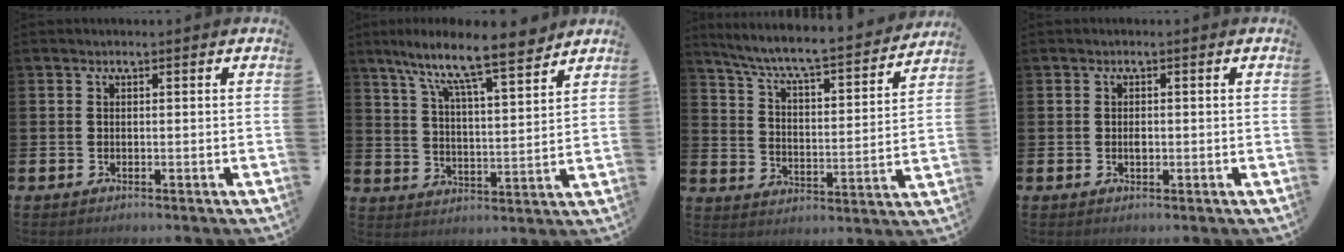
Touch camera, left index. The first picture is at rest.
{"total": 10.4, "force": [8.9, 0.9, 5.3], "torque": [-0.125, -0.056, 0.151]}
{"total": 7.0, "force": [6.3, 0.5, 2.8], "torque": [-0.090, -0.052, 0.104]}
{"total": 1.0, "force": [-0.1, 0.5, 0.8], "torque": [-0.014, 0.002, -0.002]}